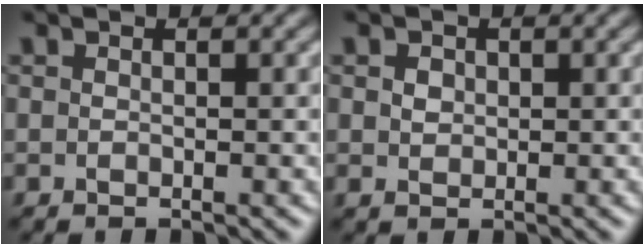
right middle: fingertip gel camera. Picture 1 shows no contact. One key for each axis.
{"total": 1.2, "fx": 0.3, "fy": 1.0, "fz": 0.6, "tx": -0.011, "ty": 0.000, "tz": 0.006}